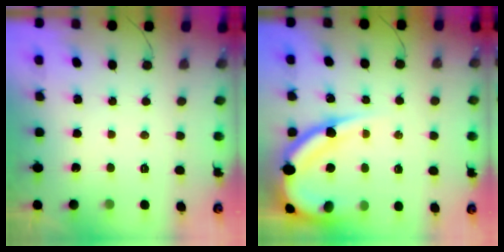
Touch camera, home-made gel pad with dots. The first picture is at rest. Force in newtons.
{"total": 14.6, "press": 14.5, "slide": 1.0}